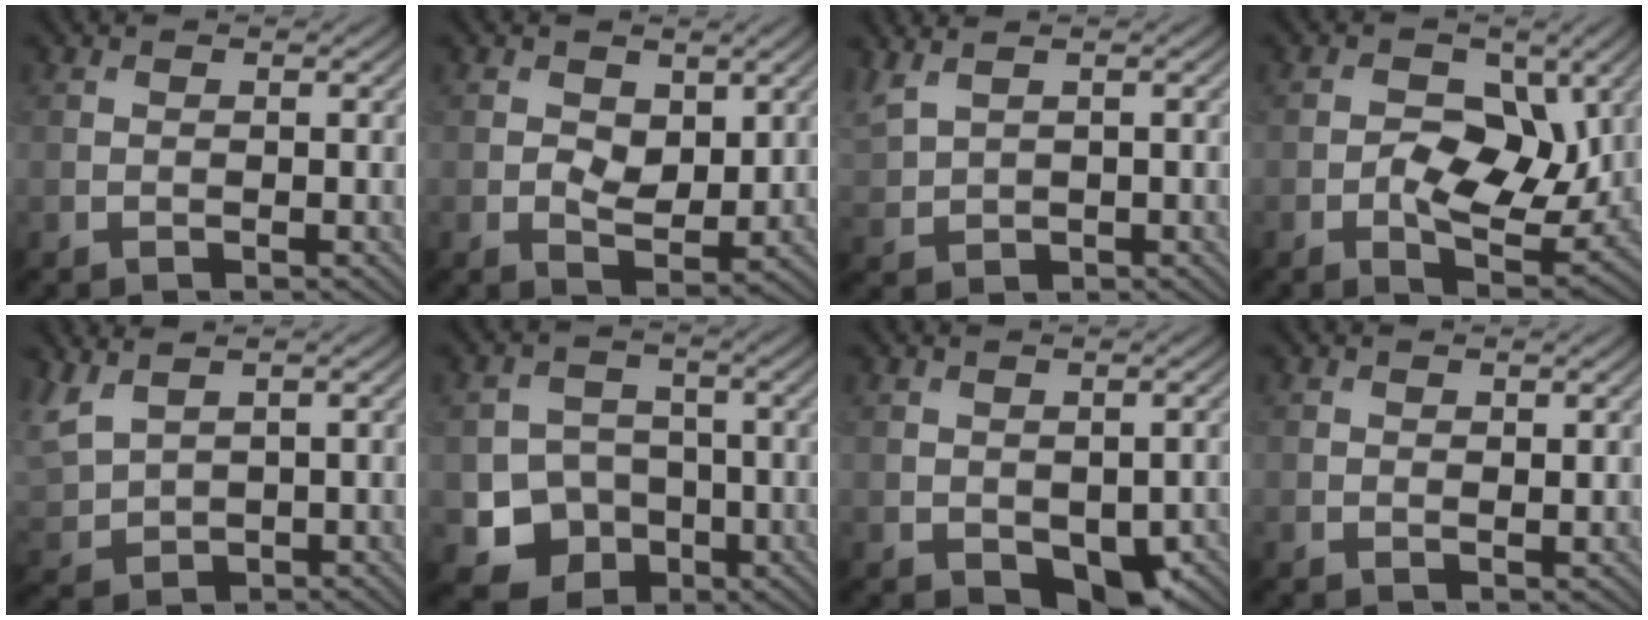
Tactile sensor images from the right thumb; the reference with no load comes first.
{"total": 3.6, "force": [1.2, 2.4, 2.5], "torque": [-0.051, -0.008, 0.017]}
{"total": 3.7, "force": [2.3, 1.7, 2.3], "torque": [-0.073, 0.009, 0.052]}
{"total": 8.1, "force": [-0.1, 4.9, 6.5], "torque": [-0.098, -0.006, -0.001]}
{"total": 4.9, "force": [2.6, 2.7, 3.1], "torque": [-0.100, 0.000, 0.057]}
{"total": 7.3, "force": [-2.9, 6.1, 2.7], "torque": [-0.051, -0.018, -0.058]}
{"total": 6.3, "force": [-2.2, 3.9, 4.3], "torque": [-0.068, -0.028, -0.018]}
{"total": 0.8, "force": [0.5, 0.4, 0.4], "torque": [-0.004, -0.003, 0.011]}